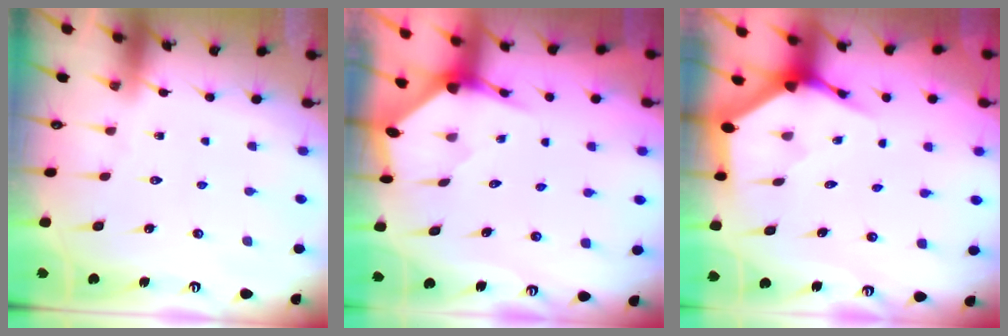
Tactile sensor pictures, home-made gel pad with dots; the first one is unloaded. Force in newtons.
{"total": 3.5, "press": 3.5, "slide": 0.3}
{"total": 5.1, "press": 5.1, "slide": 0.4}